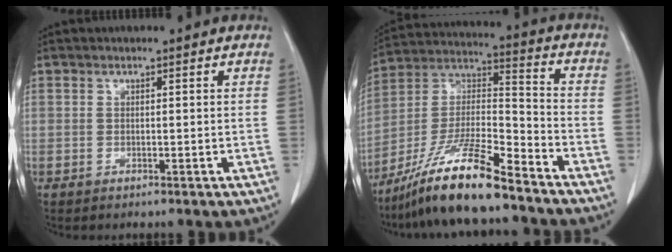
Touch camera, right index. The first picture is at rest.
{"total": 17.1, "force": [-12.8, 2.0, 11.3], "torque": [-0.232, -0.012, -0.232]}